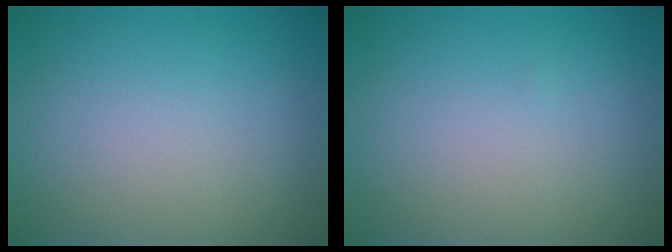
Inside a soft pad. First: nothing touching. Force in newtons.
{"total": 0.0}